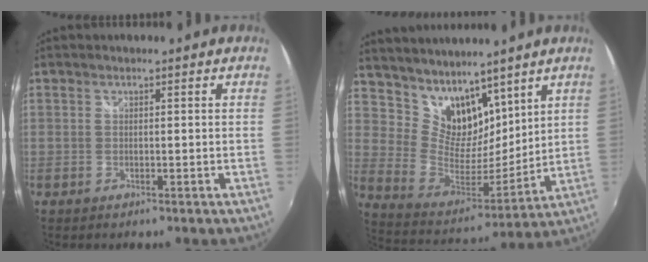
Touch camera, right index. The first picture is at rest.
{"total": 14.3, "force": [10.6, 7.7, 5.7], "torque": [-0.116, -0.002, 0.209]}